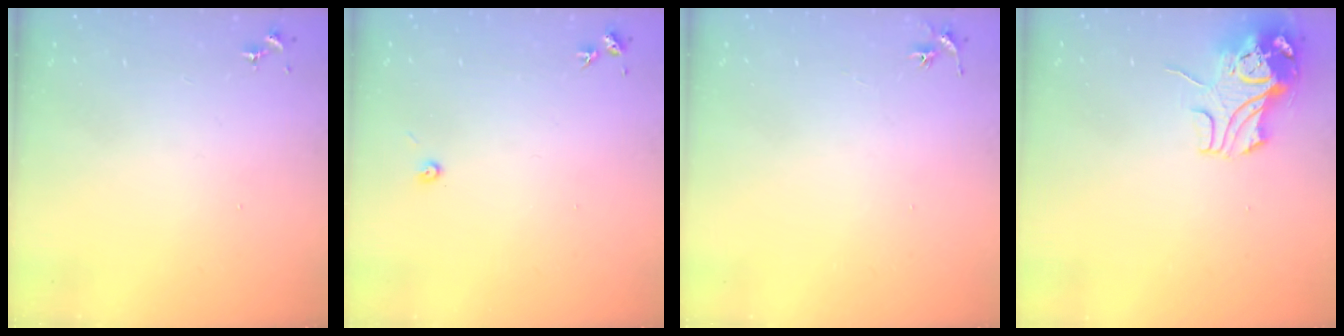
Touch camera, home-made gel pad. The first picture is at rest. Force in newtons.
{"total": 3.5, "press": 3.5, "slide": 0.3}
{"total": 2.9, "press": 2.9, "slide": 0.3}
{"total": 9.8, "press": 9.7, "slide": 1.4}